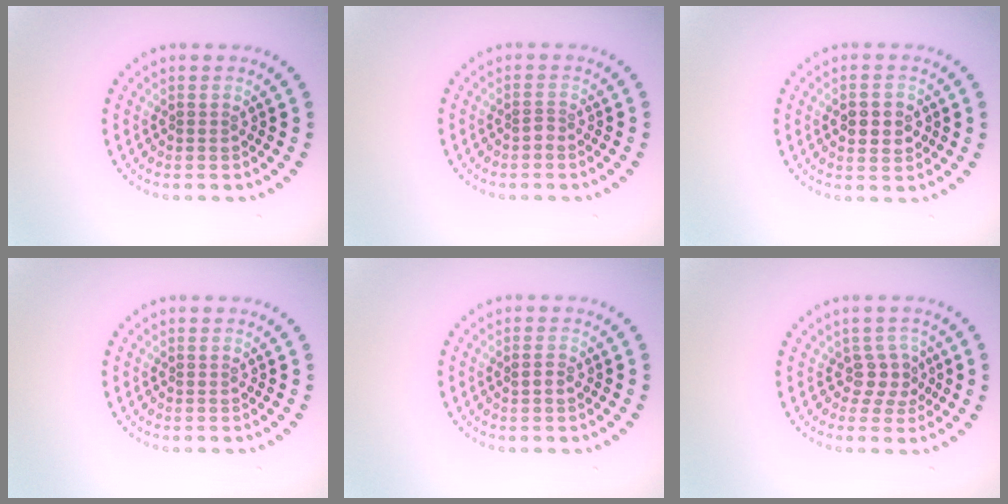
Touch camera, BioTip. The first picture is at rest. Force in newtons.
{"total": 0.9, "press": 0.5, "slide": 0.8}
{"total": 2.9, "press": 2.9, "slide": 0.1}
{"total": 0.0}
{"total": 1.0, "press": 1.0, "slide": 0.3}
{"total": 2.1, "press": 1.6, "slide": 1.4}